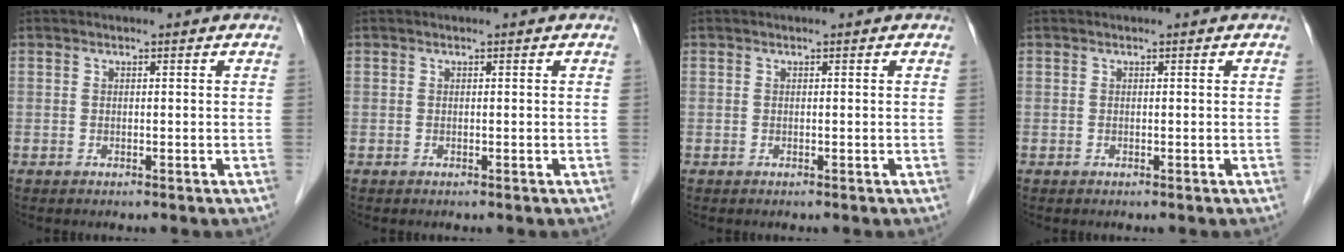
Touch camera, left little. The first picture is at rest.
{"total": 0.0}
{"total": 0.0}
{"total": 0.0}